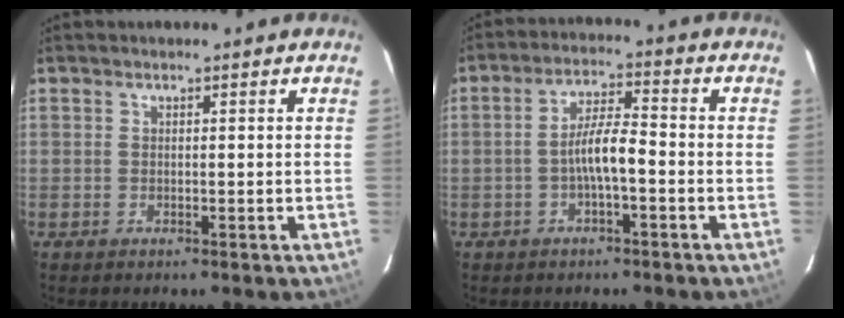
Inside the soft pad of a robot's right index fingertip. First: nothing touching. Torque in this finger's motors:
{"motor_torque": [0.67, -0.50, 0.55, 0.12]}